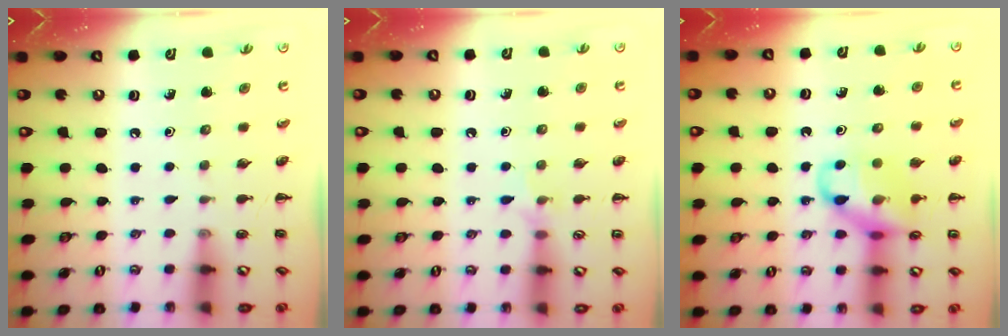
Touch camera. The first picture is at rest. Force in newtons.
{"total": 4.5, "press": 4.4, "slide": 1.1}
{"total": 13.1, "press": 12.9, "slide": 1.9}